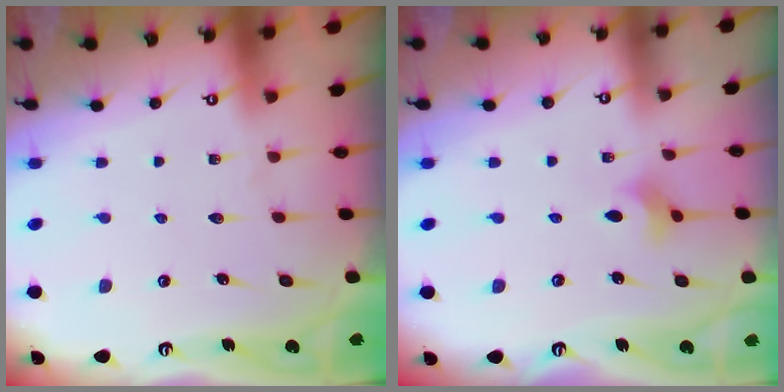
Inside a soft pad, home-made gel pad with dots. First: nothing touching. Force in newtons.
{"total": 2.9, "press": 2.8, "slide": 0.6}